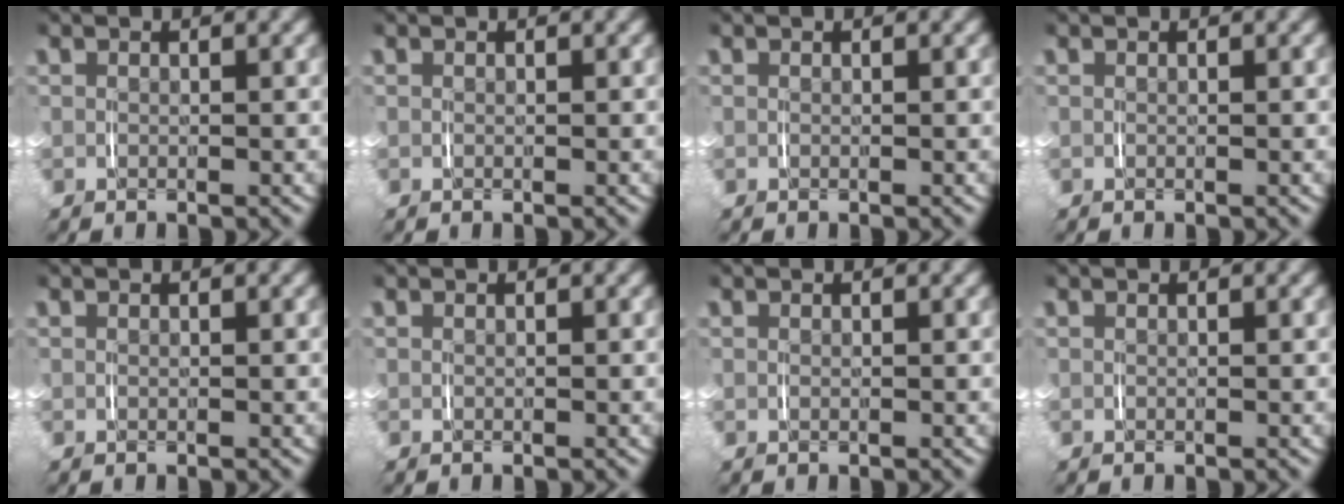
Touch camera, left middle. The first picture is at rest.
{"total": 0.0}
{"total": 0.0}
{"total": 0.0}
{"total": 0.0}
{"total": 0.0}
{"total": 0.0}
{"total": 0.0}